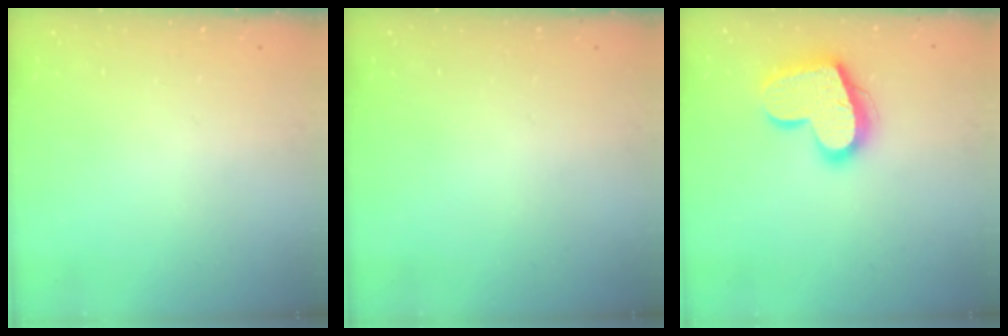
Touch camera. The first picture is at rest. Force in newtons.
{"total": 0.0}
{"total": 18.3, "press": 18.2, "slide": 1.4}